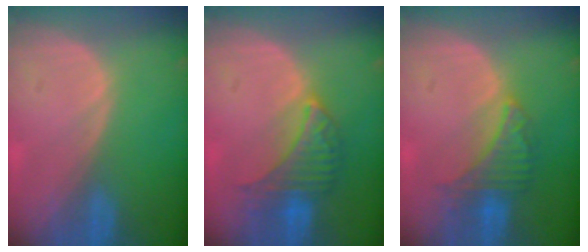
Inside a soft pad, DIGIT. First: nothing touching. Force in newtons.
{"total": 6.5, "press": 6.5, "slide": 0.6}
{"total": 5.2, "press": 5.2, "slide": 0.4}